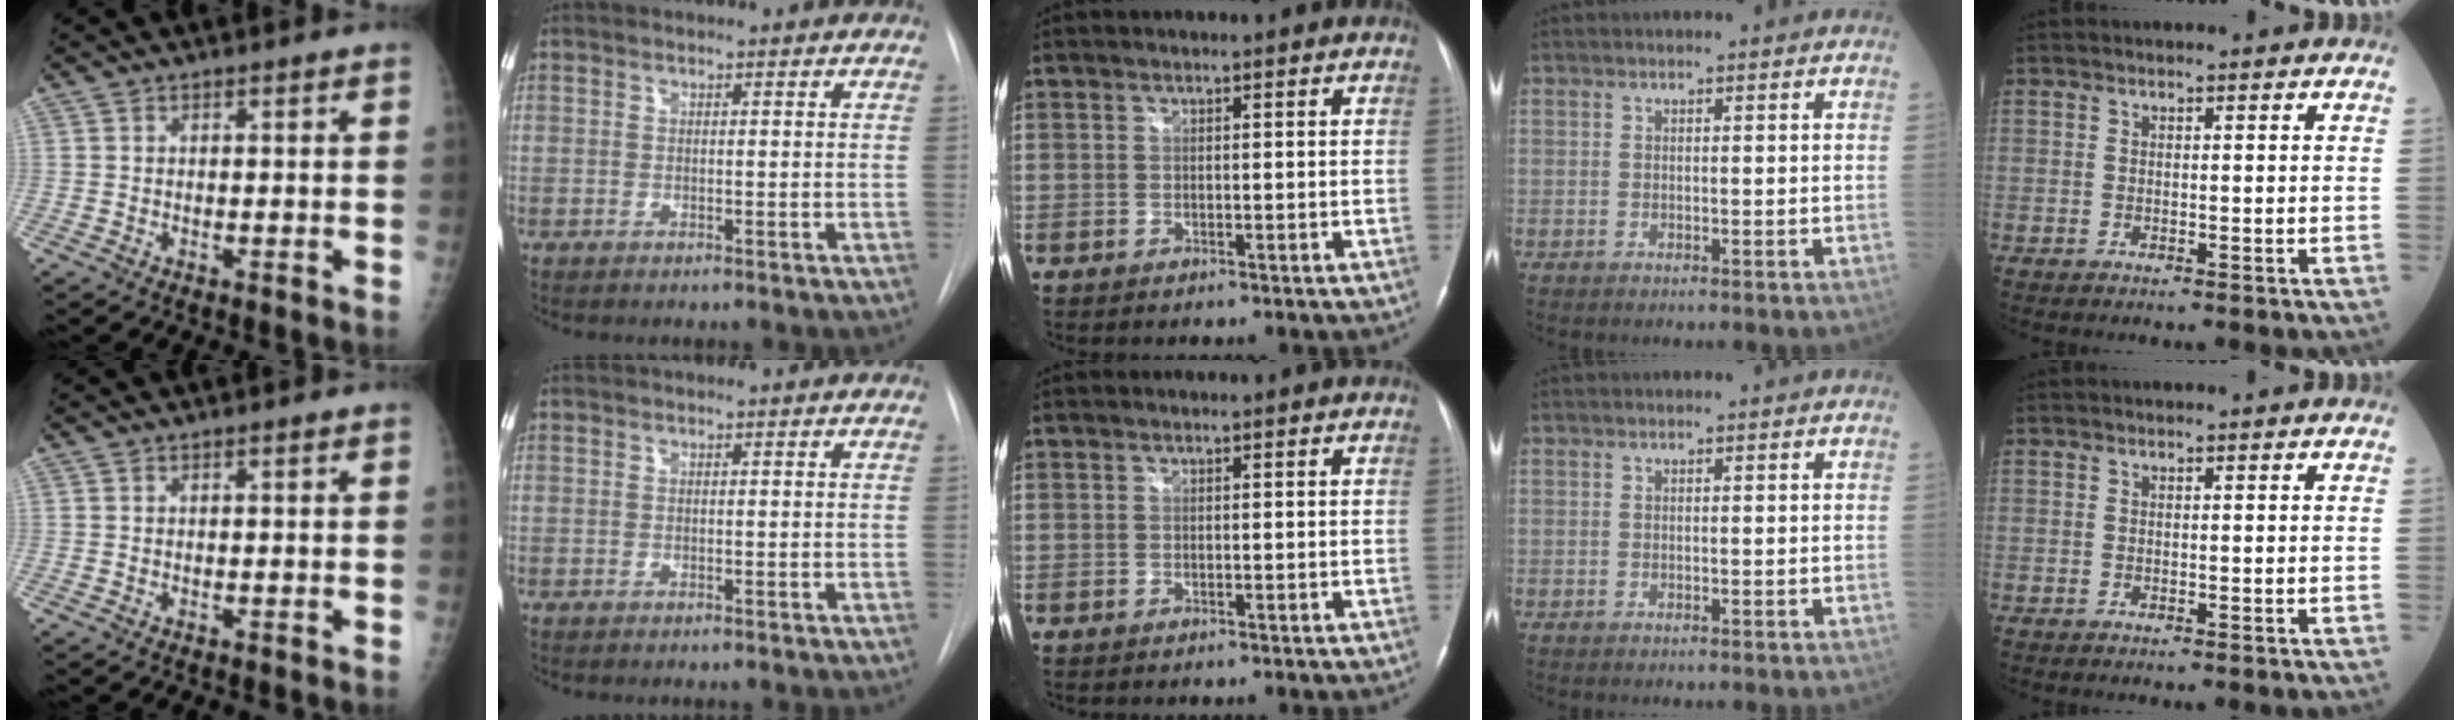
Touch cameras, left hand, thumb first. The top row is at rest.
{}